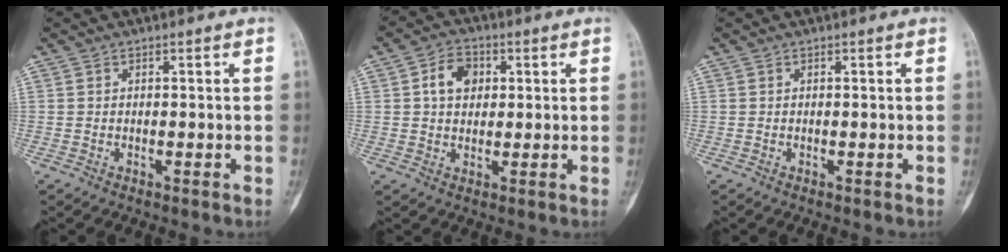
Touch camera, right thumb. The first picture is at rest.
{"total": 6.5, "force": [1.5, 4.8, 4.1], "torque": [-0.053, 0.006, 0.021]}
{"total": 0.0}